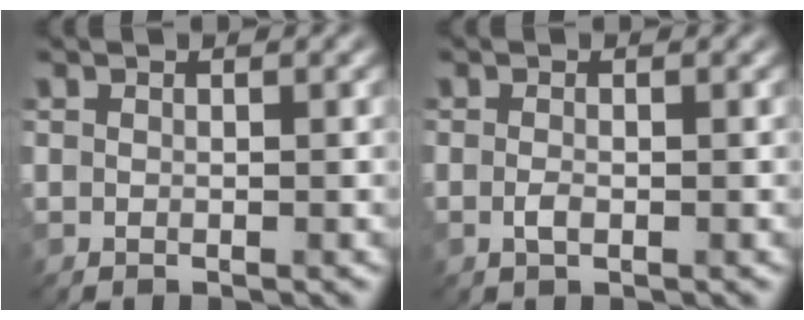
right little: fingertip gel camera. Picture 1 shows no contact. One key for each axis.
{"total": 0.8, "fx": -0.2, "fy": 0.3, "fz": 0.7, "tx": -0.015, "ty": -0.001, "tz": -0.005}